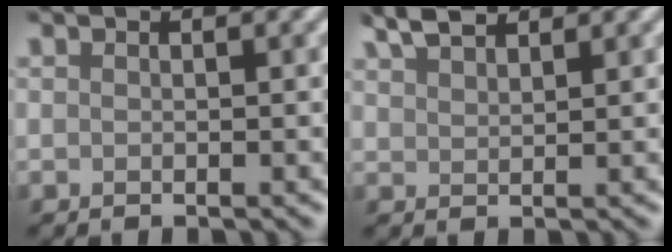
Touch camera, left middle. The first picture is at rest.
{"total": 2.8, "force": [2.4, 0.6, 1.2], "torque": [-0.023, 0.008, 0.052]}